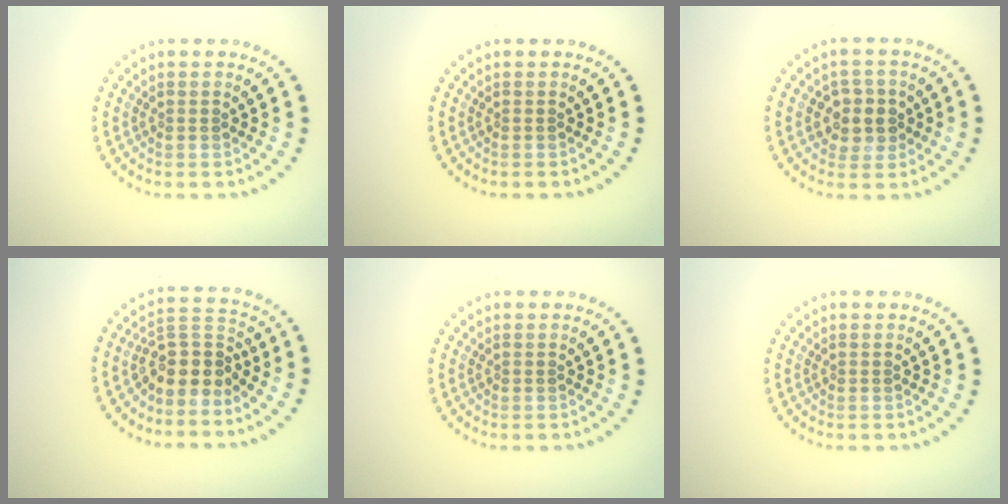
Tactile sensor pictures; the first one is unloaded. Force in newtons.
{"total": 0.0}
{"total": 2.9, "press": 2.7, "slide": 0.9}
{"total": 3.8, "press": 3.1, "slide": 2.3}
{"total": 0.0}
{"total": 0.0}